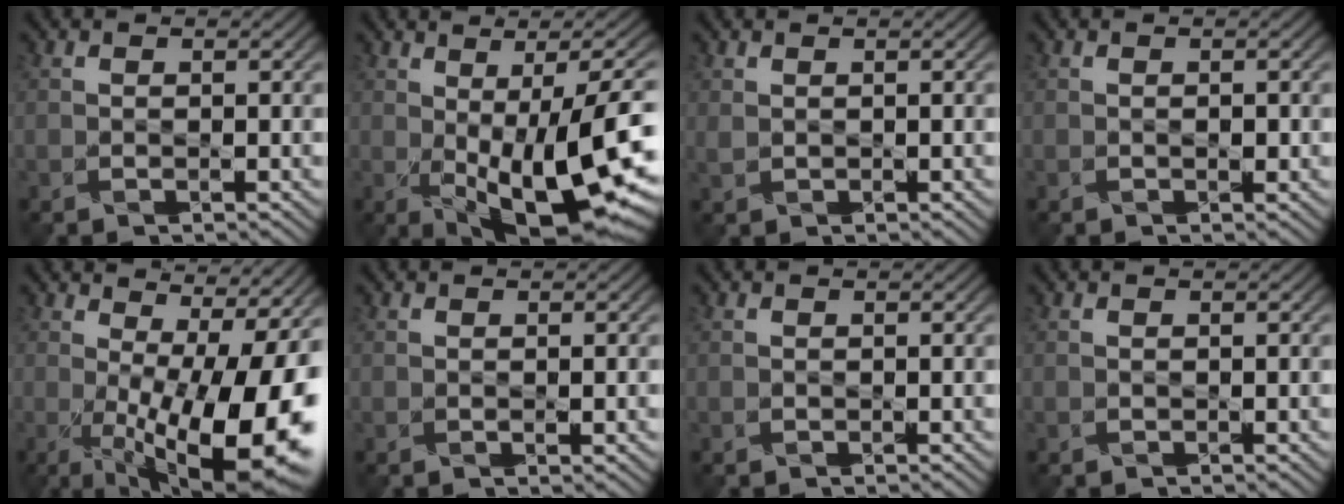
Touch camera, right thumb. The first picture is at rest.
{"total": 15.0, "force": [-2.7, 5.6, 13.6], "torque": [-0.202, -0.031, -0.018]}
{"total": 0.9, "force": [0.8, 0.5, 0.0], "torque": [-0.004, -0.001, 0.018]}
{"total": 0.7, "force": [-0.1, 0.5, 0.5], "torque": [-0.003, -0.003, -0.001]}
{"total": 16.9, "force": [-1.7, 7.2, 15.2], "torque": [-0.213, -0.042, 0.001]}
{"total": 0.8, "force": [-0.1, 0.3, 0.7], "torque": [-0.010, -0.003, -0.001]}
{"total": 0.0}
{"total": 0.0}